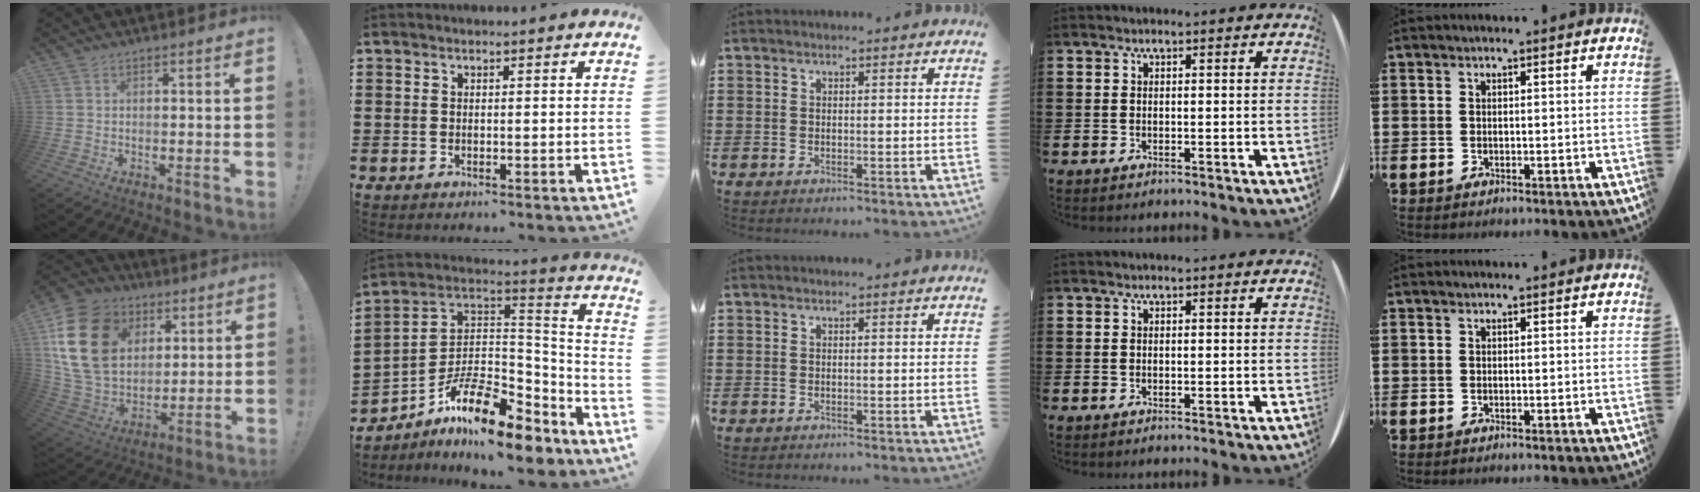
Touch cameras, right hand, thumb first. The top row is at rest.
{"thumb": {"total": 22.0, "force": [7.3, 16.5, 12.5], "torque": [-0.222, -0.024, 0.152]}, "index": {"total": 12.7, "force": [-8.5, 4.0, 8.5], "torque": [-0.156, 0.022, -0.157]}}